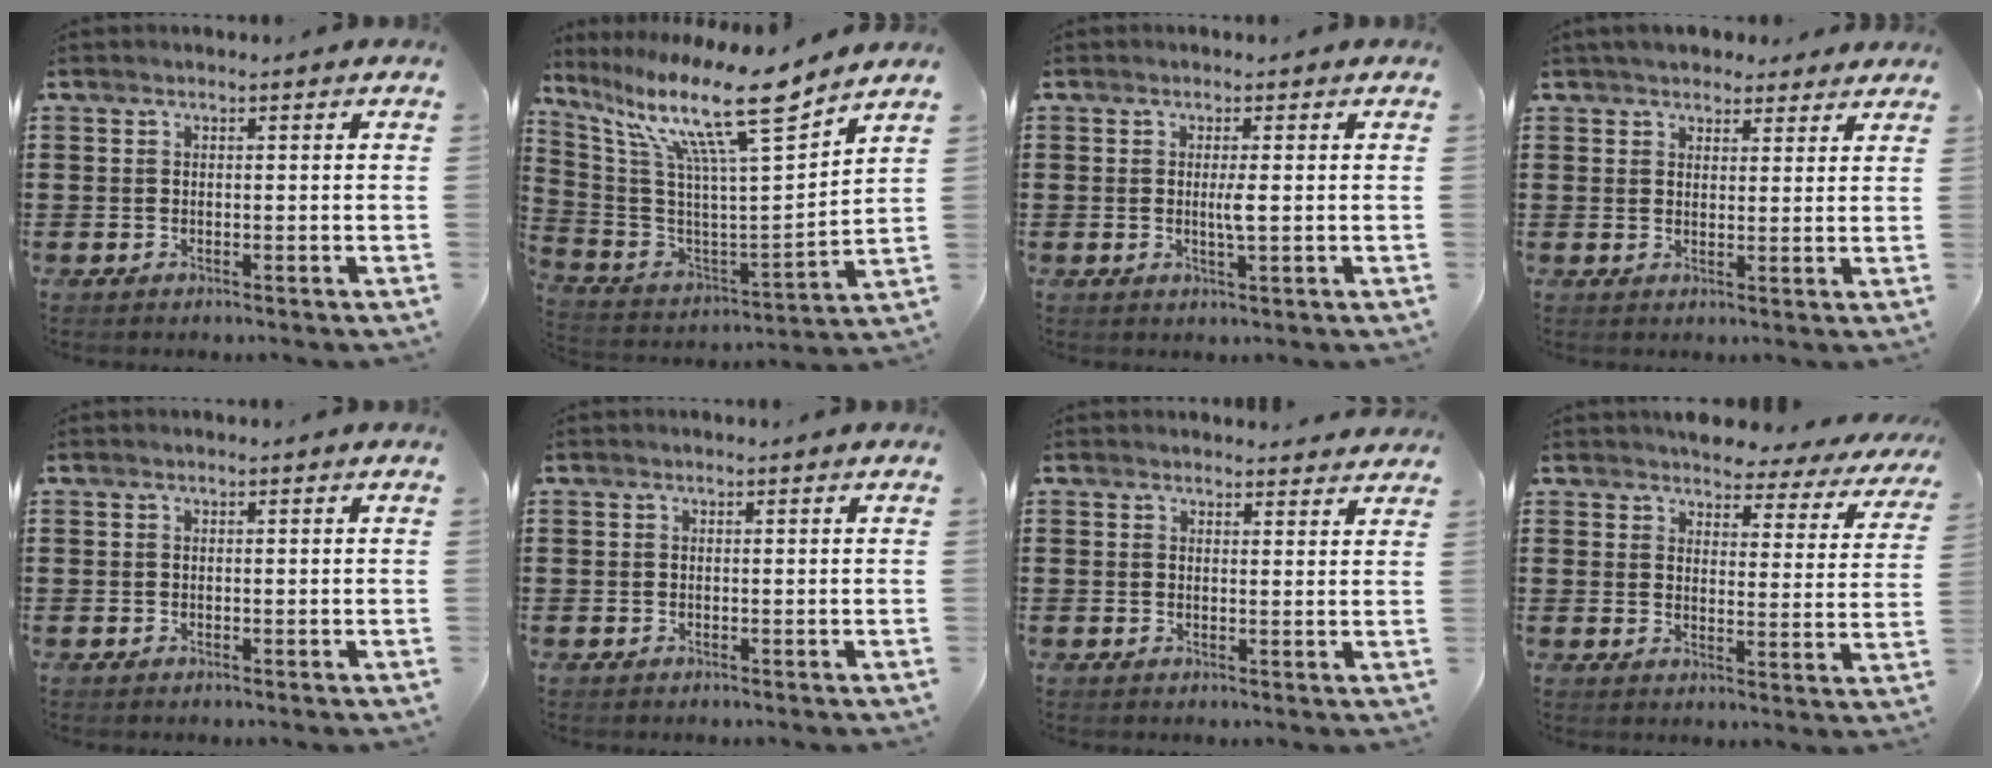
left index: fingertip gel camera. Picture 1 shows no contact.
{"total": 15.7, "force": [10.6, 2.1, 11.3], "torque": [-0.229, -0.059, 0.166]}
{"total": 2.1, "force": [0.0, -0.1, 2.1], "torque": [-0.040, -0.005, -0.003]}
{"total": 3.8, "force": [3.5, 1.3, 0.8], "torque": [-0.026, -0.001, 0.065]}
{"total": 0.0}
{"total": 0.0}
{"total": 2.0, "force": [1.9, 0.4, 0.0], "torque": [0.003, -0.006, 0.036]}
{"total": 4.4, "force": [4.3, 0.8, 0.7], "torque": [-0.030, -0.028, 0.073]}